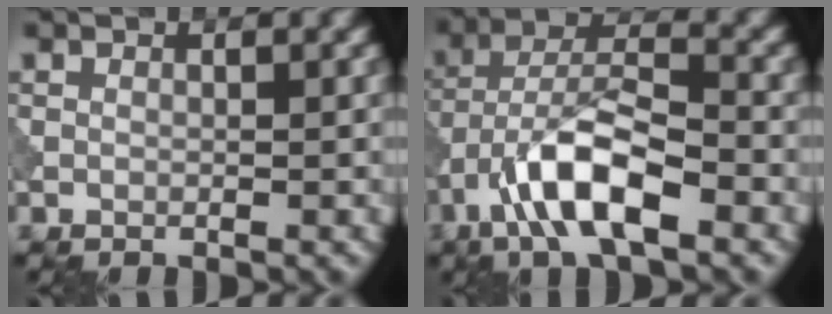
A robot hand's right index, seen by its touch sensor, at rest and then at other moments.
{"total": 8.5, "force": [-4.3, 2.8, 6.8], "torque": [-0.119, 0.013, -0.083]}